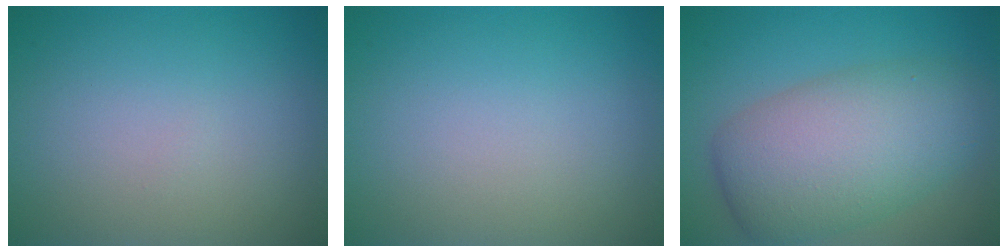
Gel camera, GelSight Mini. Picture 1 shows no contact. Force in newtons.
{"total": 0.0}
{"total": 8.3, "press": 8.3, "slide": 0.3}